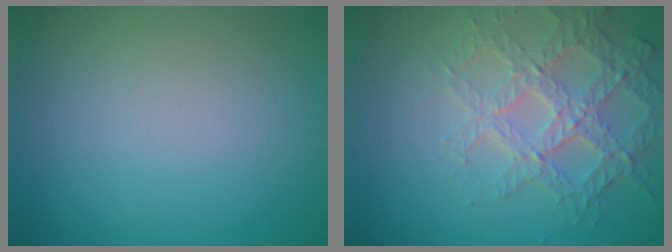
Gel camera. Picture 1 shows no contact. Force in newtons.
{"total": 4.0, "press": 3.9, "slide": 1.0}